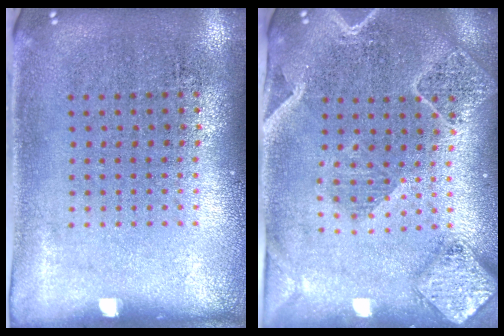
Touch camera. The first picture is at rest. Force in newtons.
{"total": 2.4, "press": 2.1, "slide": 1.0}